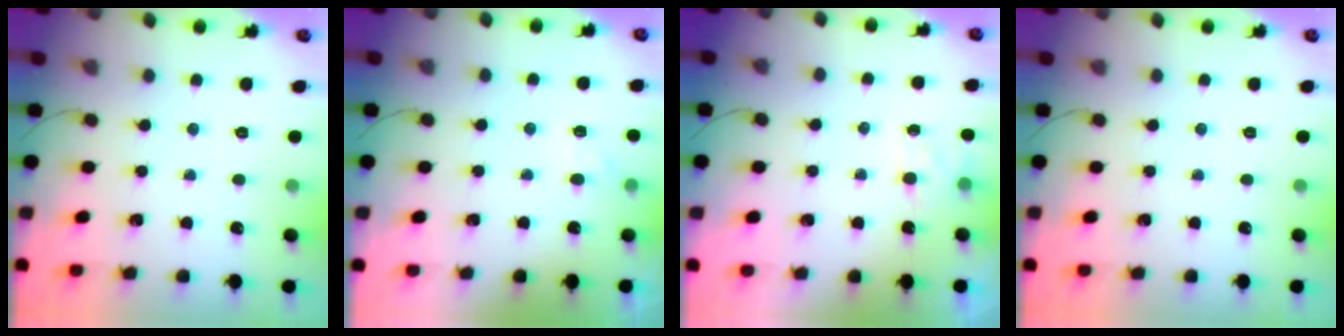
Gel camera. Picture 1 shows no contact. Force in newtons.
{"total": 4.8, "press": 4.6, "slide": 1.4}
{"total": 5.4, "press": 5.2, "slide": 1.3}
{"total": 0.0}